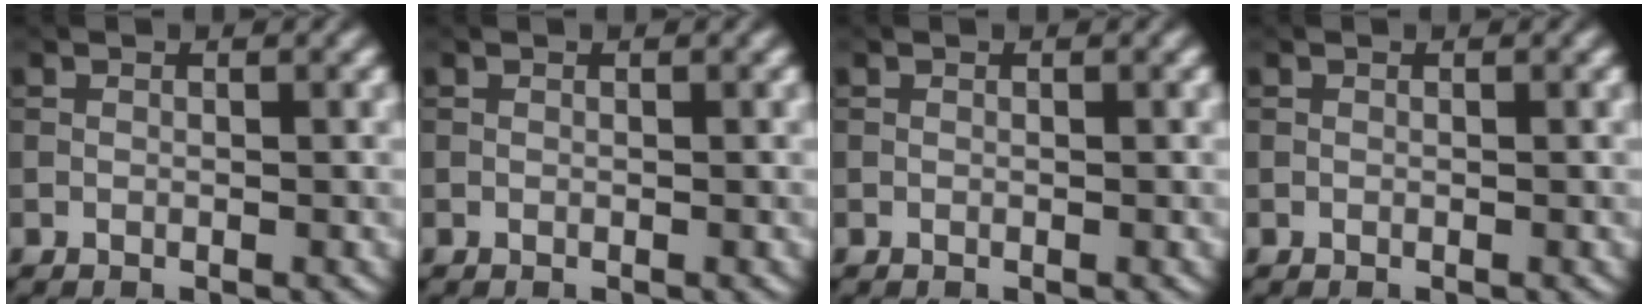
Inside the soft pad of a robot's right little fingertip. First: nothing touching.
{"total": 0.0}
{"total": 0.0}
{"total": 0.0}